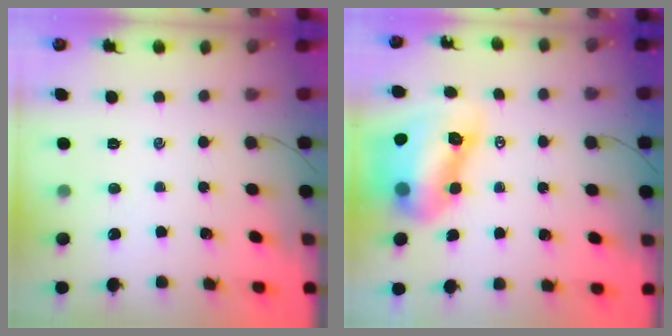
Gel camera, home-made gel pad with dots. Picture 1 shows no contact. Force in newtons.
{"total": 11.9, "press": 11.4, "slide": 3.4}